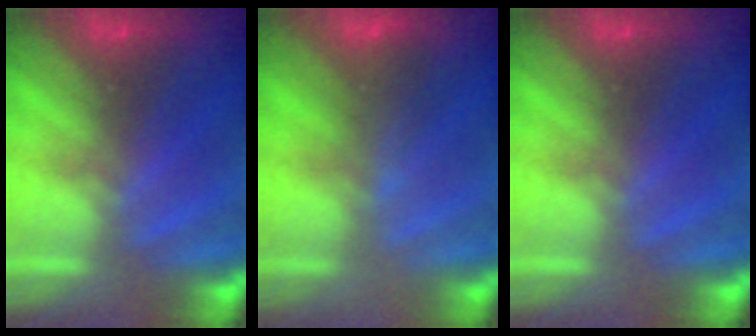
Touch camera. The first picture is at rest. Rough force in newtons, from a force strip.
{"total": 4.6}
{"total": 0.0}